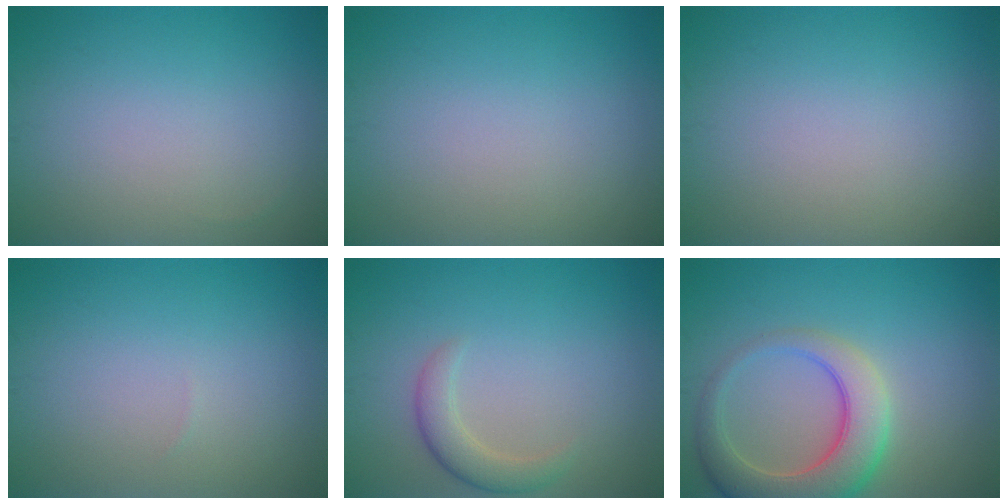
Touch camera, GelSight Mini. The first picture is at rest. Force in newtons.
{"total": 0.0}
{"total": 0.0}
{"total": 0.0}
{"total": 2.5, "press": 2.5, "slide": 0.2}
{"total": 6.7, "press": 6.7, "slide": 0.6}